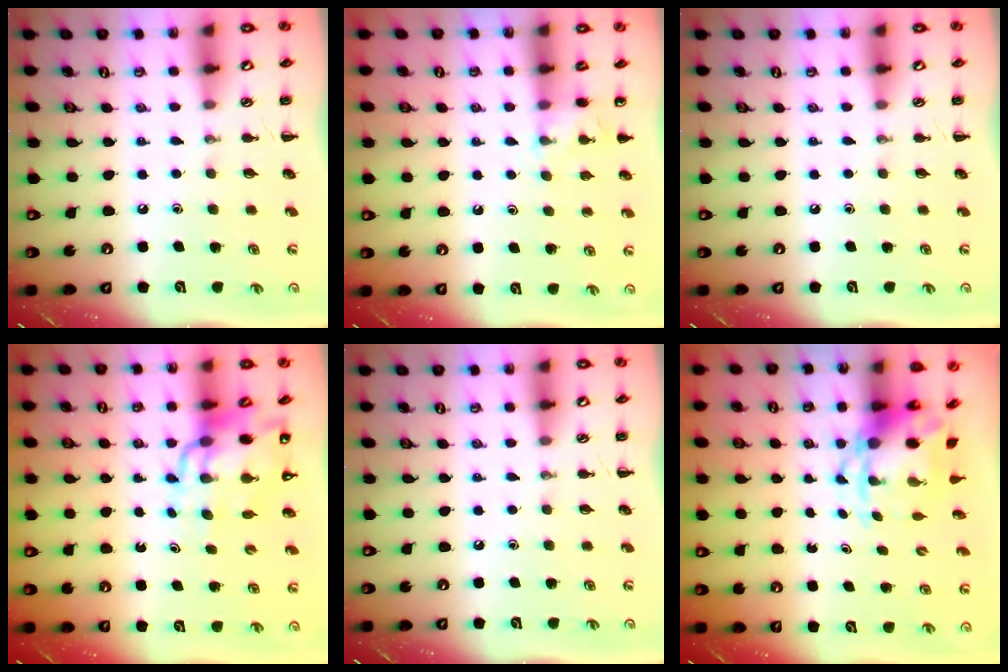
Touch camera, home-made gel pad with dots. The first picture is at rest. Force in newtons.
{"total": 5.6, "press": 5.4, "slide": 1.4}
{"total": 0.0}
{"total": 13.7, "press": 13.1, "slide": 4.1}
{"total": 0.0}
{"total": 3.8, "press": 3.7, "slide": 0.8}